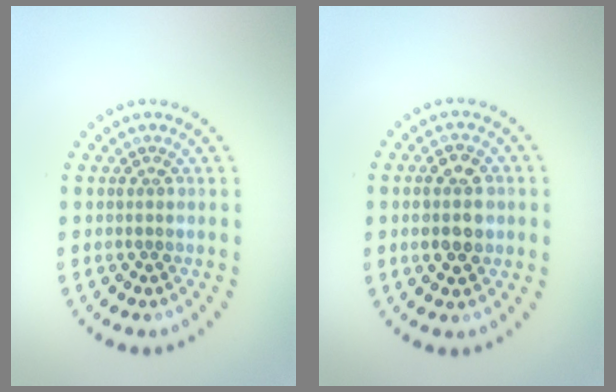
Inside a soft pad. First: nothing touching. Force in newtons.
{"total": 3.8, "press": 3.8, "slide": 0.1}